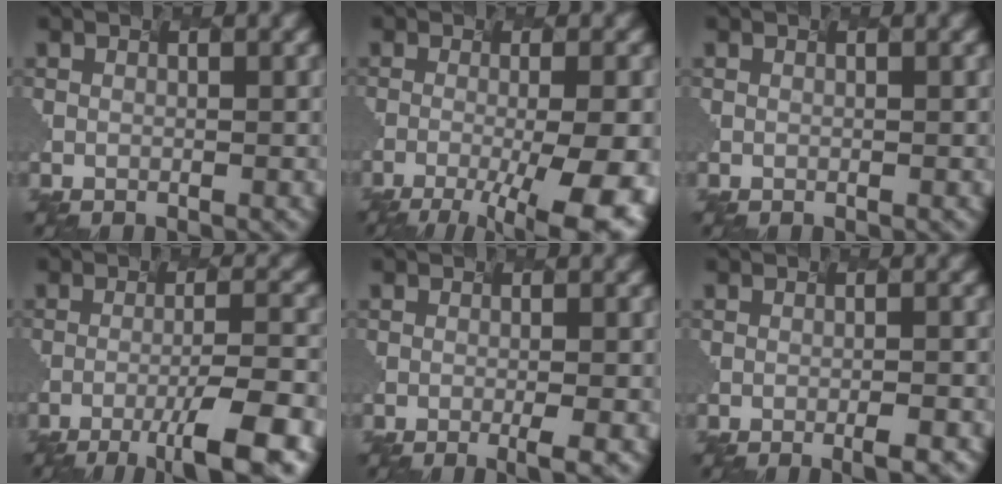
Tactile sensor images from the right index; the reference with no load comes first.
{"total": 11.4, "force": [-4.3, 3.5, 9.9], "torque": [-0.109, -0.013, -0.046]}
{"total": 0.0}
{"total": 8.1, "force": [-4.4, 1.1, 6.7], "torque": [-0.092, 0.007, -0.065]}
{"total": 2.7, "force": [-1.0, 0.4, 2.5], "torque": [-0.027, -0.001, -0.007]}
{"total": 3.0, "force": [-1.2, 0.7, 2.7], "torque": [-0.022, 0.000, -0.006]}